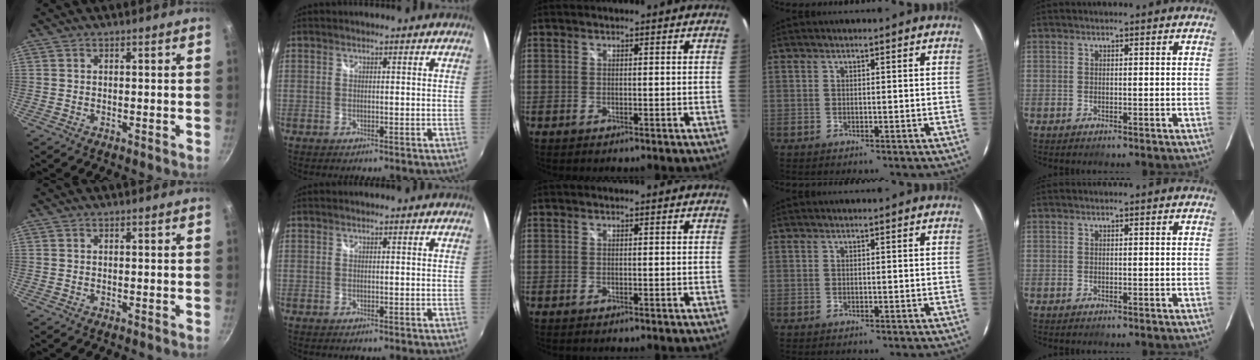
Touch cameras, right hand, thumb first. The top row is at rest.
{}